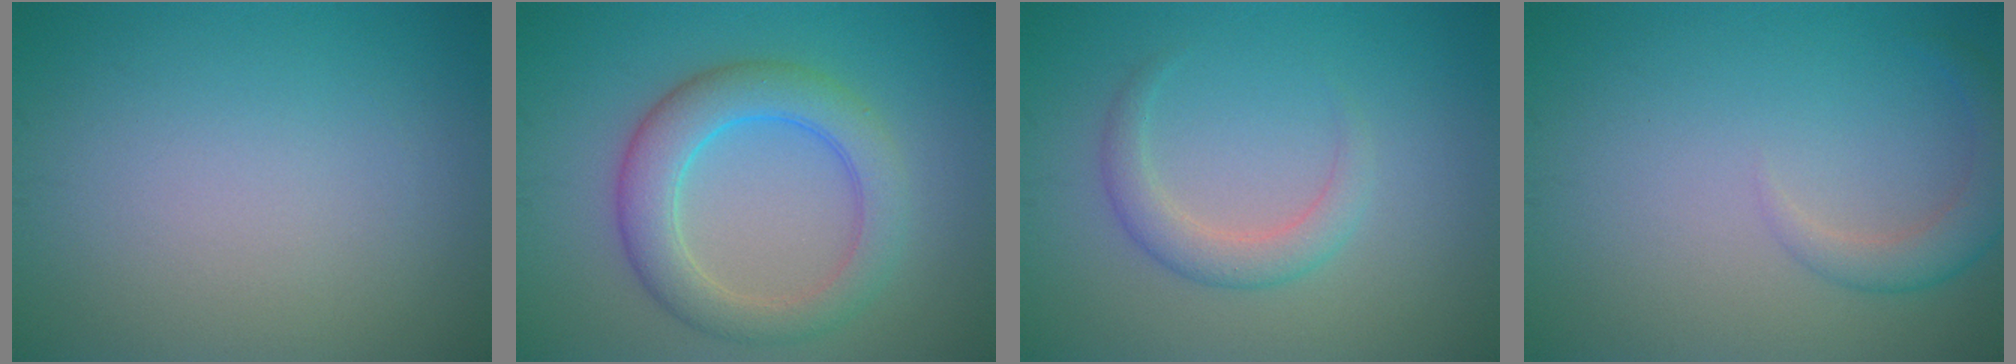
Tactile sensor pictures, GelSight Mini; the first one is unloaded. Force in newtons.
{"total": 5.6, "press": 5.5, "slide": 0.2}
{"total": 2.5, "press": 2.5, "slide": 0.2}
{"total": 2.6, "press": 2.5, "slide": 0.2}